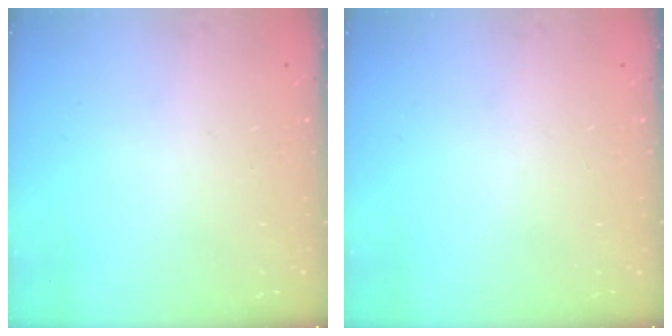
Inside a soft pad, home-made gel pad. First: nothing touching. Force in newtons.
{"total": 0.0}